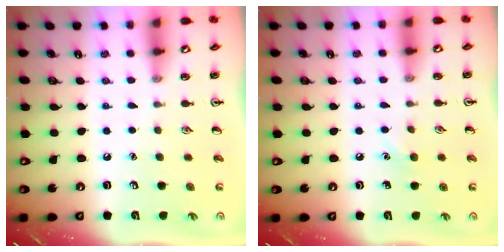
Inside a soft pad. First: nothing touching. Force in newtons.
{"total": 5.0, "press": 4.7, "slide": 1.5}